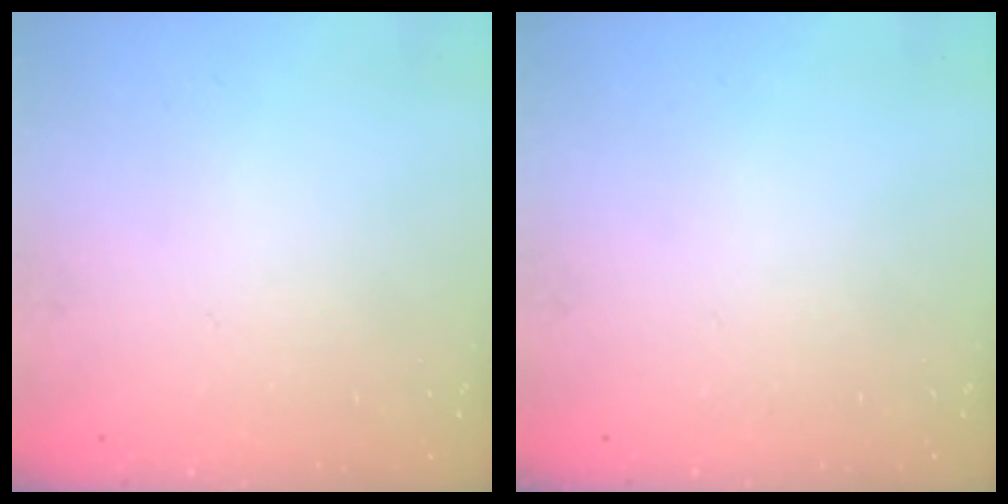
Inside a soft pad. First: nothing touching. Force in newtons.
{"total": 0.0}